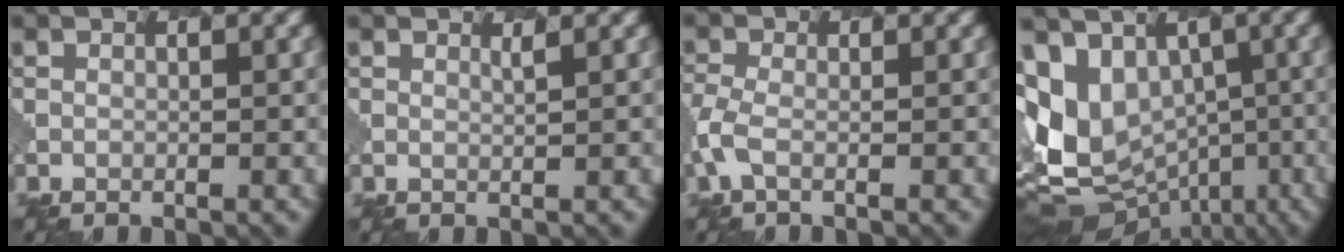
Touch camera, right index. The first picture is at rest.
{"total": 0.7, "force": [0.7, 0.0, 0.1], "torque": [-0.006, 0.000, 0.009]}
{"total": 2.2, "force": [-1.4, 0.6, 1.7], "torque": [-0.055, -0.002, -0.033]}
{"total": 11.2, "force": [-0.6, 9.1, 6.6], "torque": [-0.150, 0.005, 0.037]}